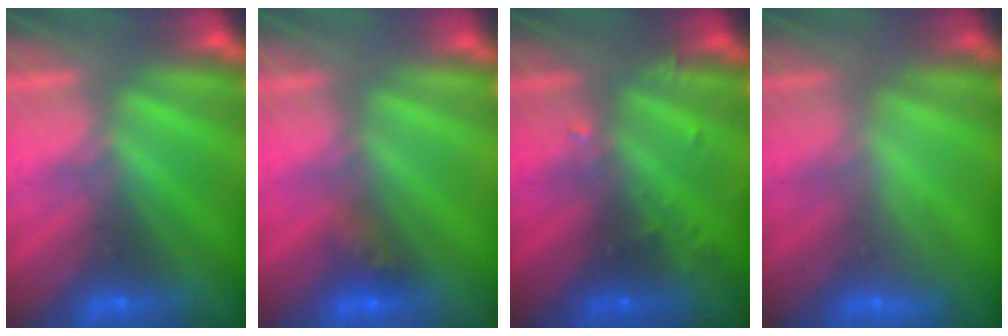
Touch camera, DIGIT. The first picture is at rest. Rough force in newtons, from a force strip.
{"total": 2.9}
{"total": 2.9}
{"total": 2.3}